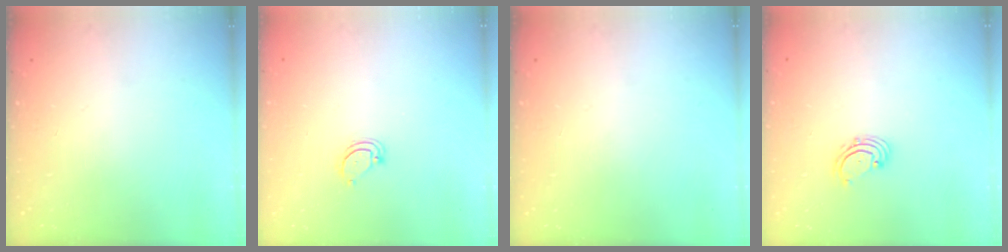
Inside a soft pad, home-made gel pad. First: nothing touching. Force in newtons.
{"total": 3.8, "press": 3.8, "slide": 0.4}
{"total": 0.0}
{"total": 2.2, "press": 2.1, "slide": 0.7}